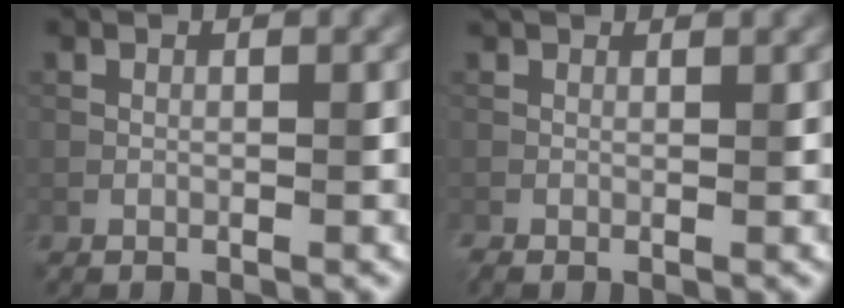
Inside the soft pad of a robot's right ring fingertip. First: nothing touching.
{"total": 2.5, "force": [1.6, 0.9, 1.7], "torque": [-0.027, 0.003, 0.021]}